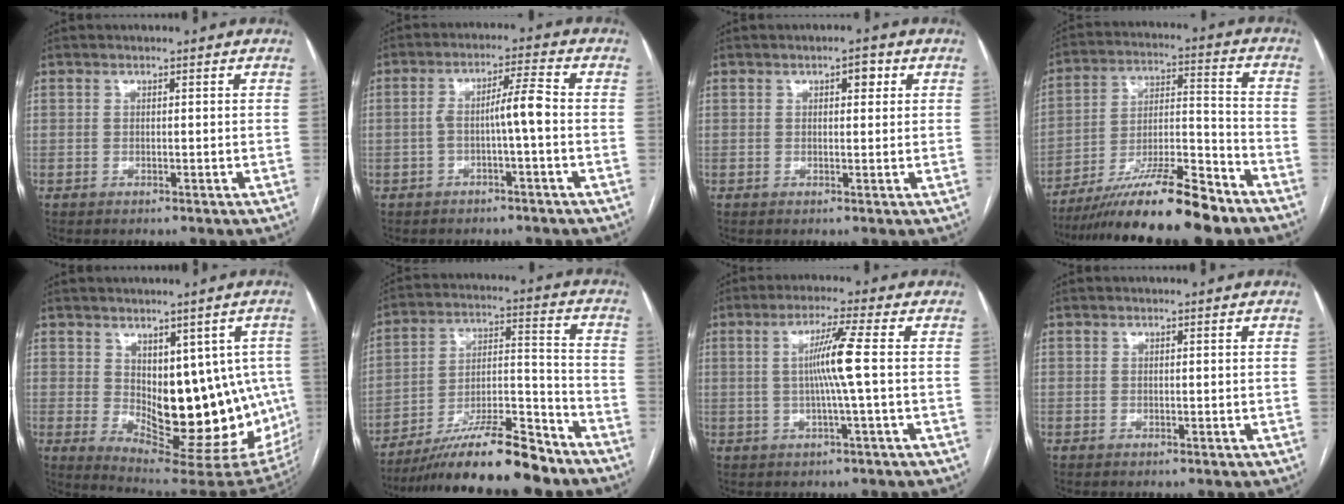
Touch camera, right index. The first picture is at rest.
{"total": 5.1, "force": [-1.3, -0.2, 5.0], "torque": [-0.087, 0.021, -0.019]}
{"total": 2.2, "force": [0.9, 0.9, 1.7], "torque": [-0.025, 0.008, 0.013]}
{"total": 17.5, "force": [-13.9, 1.6, 10.6], "torque": [-0.181, -0.005, -0.240]}
{"total": 17.8, "force": [-0.7, 8.2, 15.8], "torque": [-0.173, -0.005, 0.018]}
{"total": 16.8, "force": [-13.9, 2.1, 9.1], "torque": [-0.159, 0.007, -0.241]}
{"total": 6.3, "force": [0.1, -1.5, 6.1], "torque": [-0.113, 0.004, 0.005]}
{"total": 0.0}